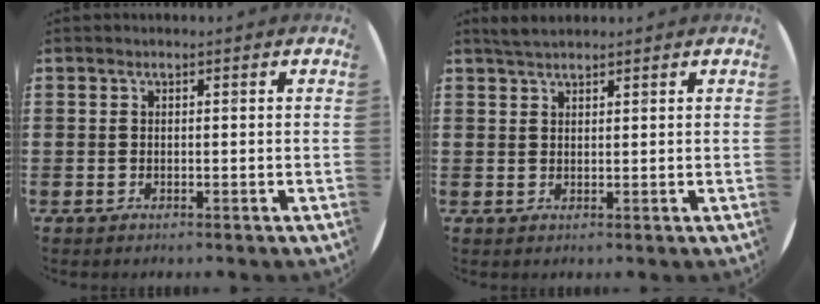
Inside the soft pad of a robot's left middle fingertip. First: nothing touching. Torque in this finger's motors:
{"motor_torque": [0.38, -0.31, 0.02, 0.00]}